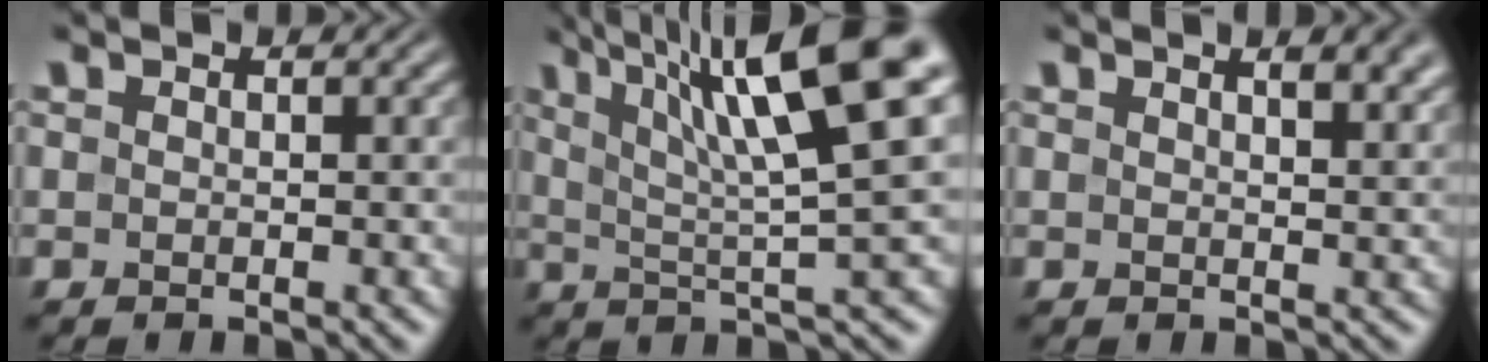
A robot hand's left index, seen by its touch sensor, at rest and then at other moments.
{"total": 12.4, "force": [5.1, 2.4, 11.0], "torque": [-0.168, 0.017, 0.084]}
{"total": 4.1, "force": [2.5, 1.5, 2.8], "torque": [-0.017, 0.016, 0.027]}